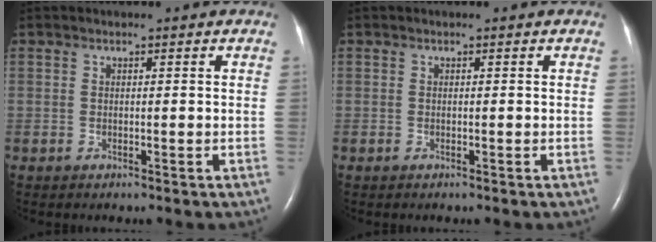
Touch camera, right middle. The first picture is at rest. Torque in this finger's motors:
{"motor_torque": [0.04, 0.03, -0.03, -0.06]}